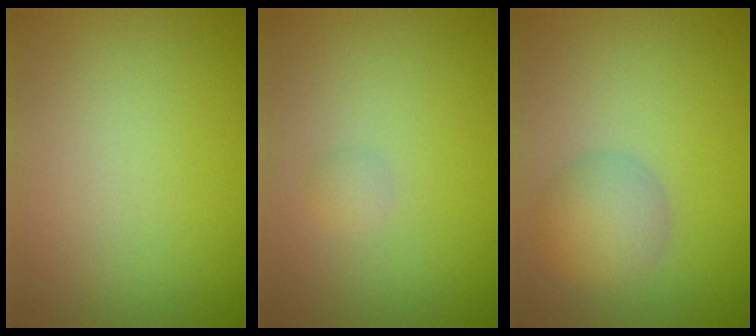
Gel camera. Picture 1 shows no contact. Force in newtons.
{"total": 0.7, "press": 0.7, "slide": 0.0}
{"total": 3.4, "press": 3.4, "slide": 0.1}